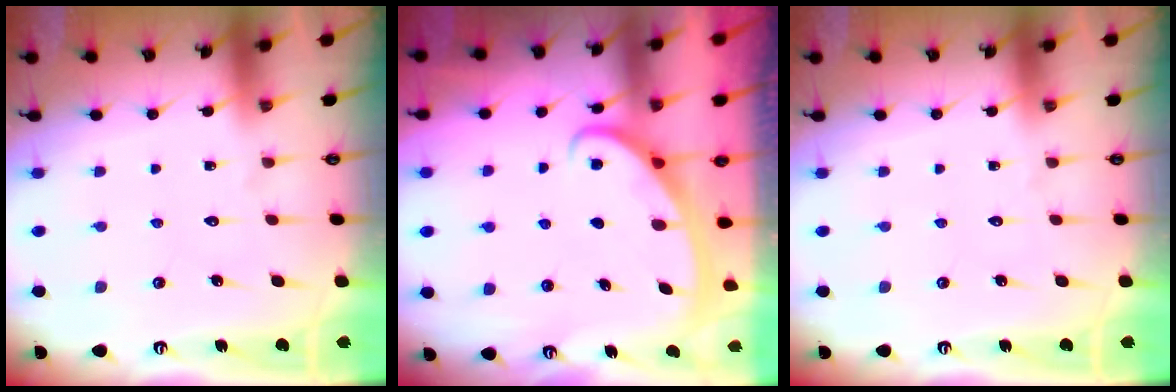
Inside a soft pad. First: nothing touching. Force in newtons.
{"total": 2.9, "press": 2.9, "slide": 0.4}
{"total": 0.0}